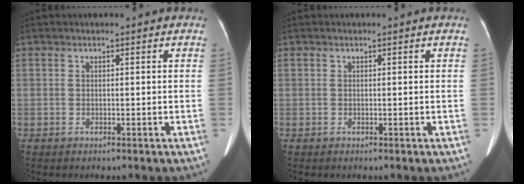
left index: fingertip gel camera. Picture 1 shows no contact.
{"total": 0.0}